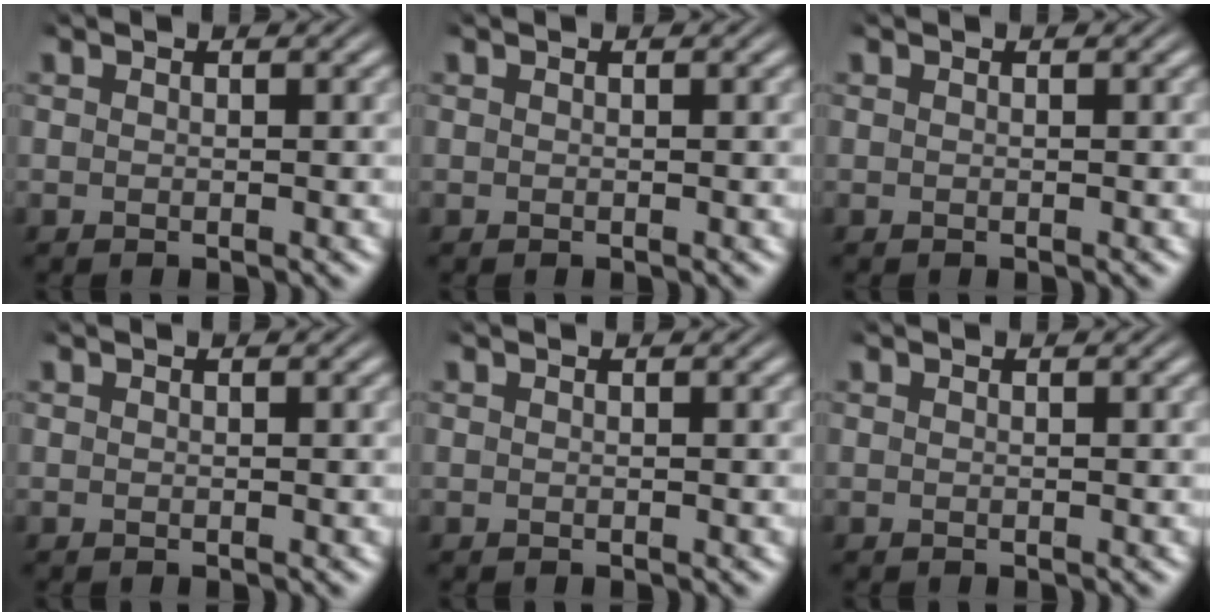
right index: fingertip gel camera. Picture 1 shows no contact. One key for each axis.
{"total": 0.0}
{"total": 0.0}
{"total": 0.0}
{"total": 0.0}
{"total": 0.7, "fx": -0.2, "fy": -0.7, "fz": -0.2, "tx": 0.010, "ty": -0.009, "tz": 0.005}